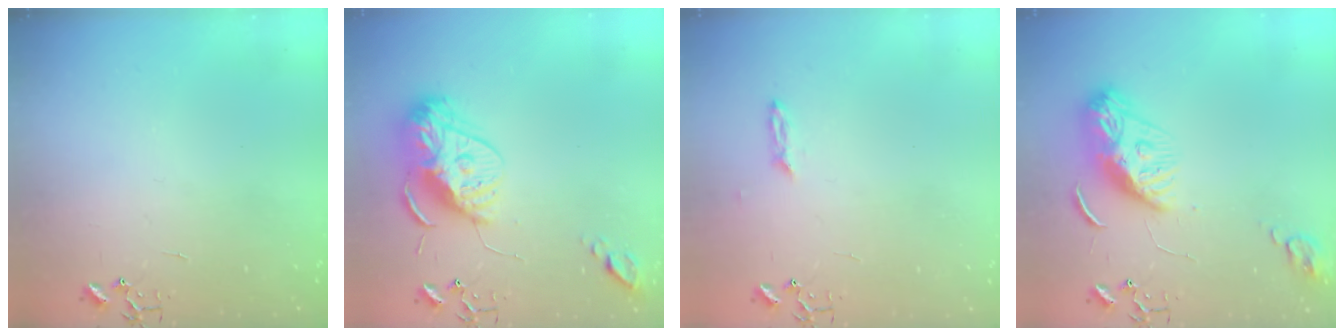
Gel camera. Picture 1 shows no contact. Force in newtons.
{"total": 15.3, "press": 15.3, "slide": 1.3}
{"total": 2.3, "press": 2.2, "slide": 0.4}
{"total": 11.9, "press": 11.9, "slide": 0.9}